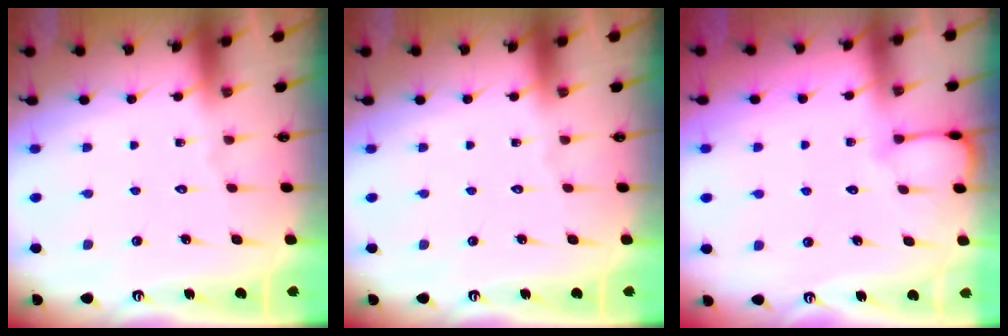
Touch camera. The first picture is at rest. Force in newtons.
{"total": 0.0}
{"total": 3.8, "press": 3.8, "slide": 0.3}